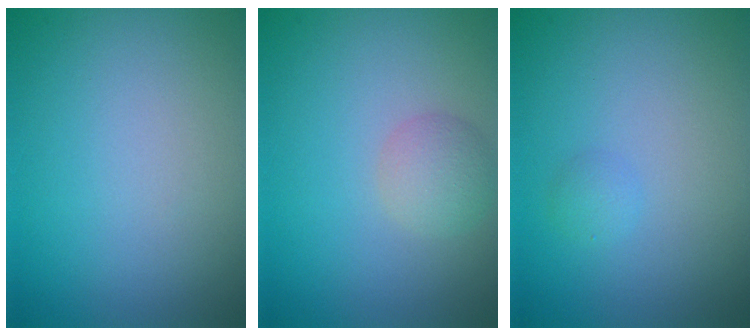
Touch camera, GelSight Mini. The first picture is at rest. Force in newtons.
{"total": 2.1, "press": 2.1, "slide": 0.2}
{"total": 0.8, "press": 0.8, "slide": 0.1}